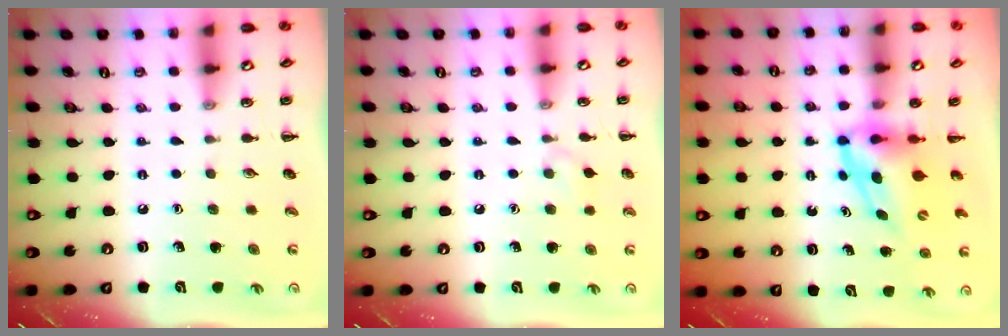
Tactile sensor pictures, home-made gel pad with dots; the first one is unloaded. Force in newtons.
{"total": 4.2, "press": 3.9, "slide": 1.5}
{"total": 5.3, "press": 5.3, "slide": 0.7}